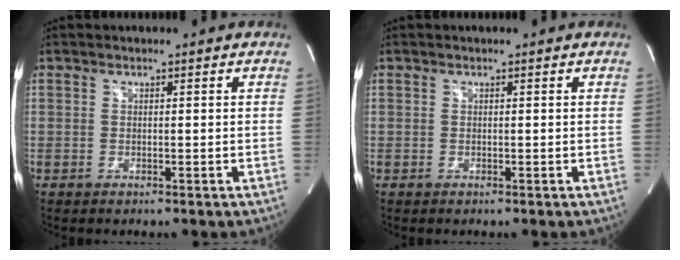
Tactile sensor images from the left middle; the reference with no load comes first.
{"total": 0.0}